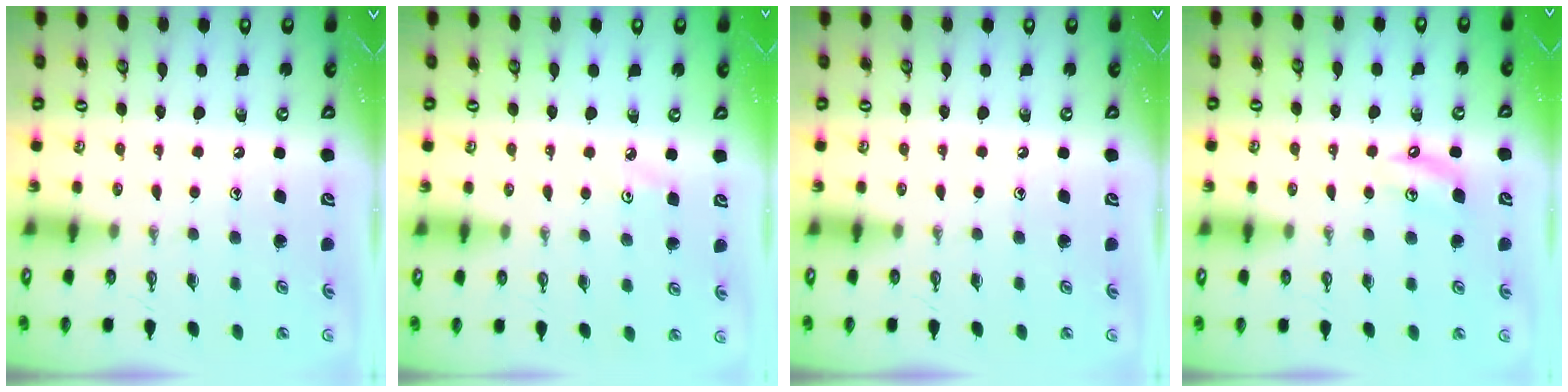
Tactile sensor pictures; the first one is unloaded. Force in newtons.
{"total": 2.8, "press": 2.8, "slide": 0.4}
{"total": 0.0}
{"total": 4.6, "press": 4.6, "slide": 0.4}